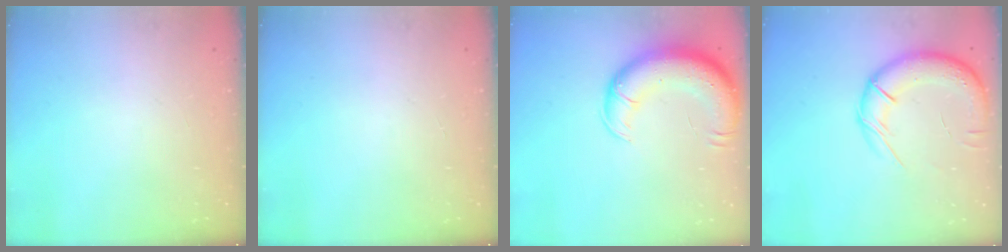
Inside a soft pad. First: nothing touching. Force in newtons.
{"total": 0.0}
{"total": 15.7, "press": 15.3, "slide": 3.9}
{"total": 15.7, "press": 15.2, "slide": 3.7}